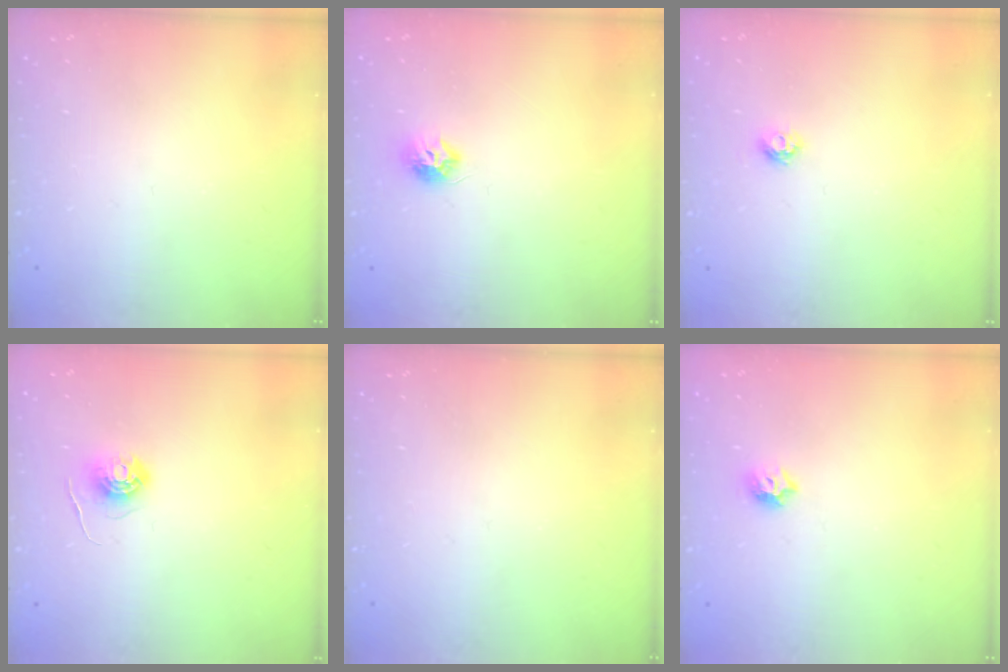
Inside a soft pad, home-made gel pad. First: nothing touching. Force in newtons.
{"total": 7.0, "press": 6.9, "slide": 0.5}
{"total": 4.6, "press": 4.5, "slide": 0.6}
{"total": 5.8, "press": 5.8, "slide": 0.3}
{"total": 0.0}
{"total": 5.2, "press": 5.1, "slide": 0.9}